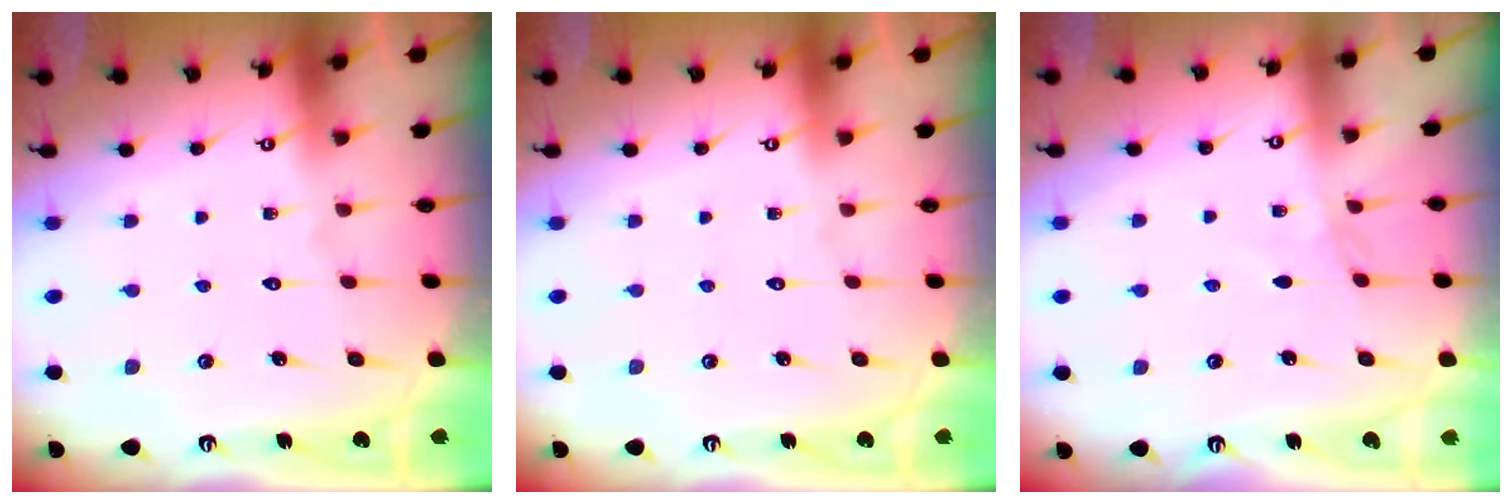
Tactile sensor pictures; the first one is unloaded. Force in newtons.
{"total": 0.0}
{"total": 2.9, "press": 2.9, "slide": 0.4}